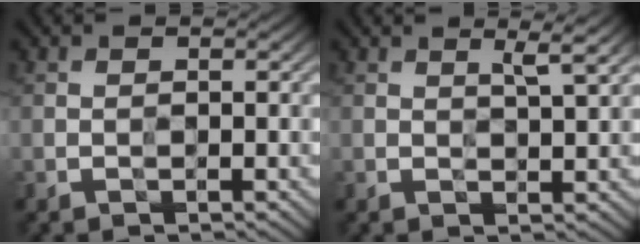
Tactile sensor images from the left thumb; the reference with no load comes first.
{"total": 1.7, "force": [1.4, -0.1, 0.9], "torque": [-0.019, 0.002, 0.028]}